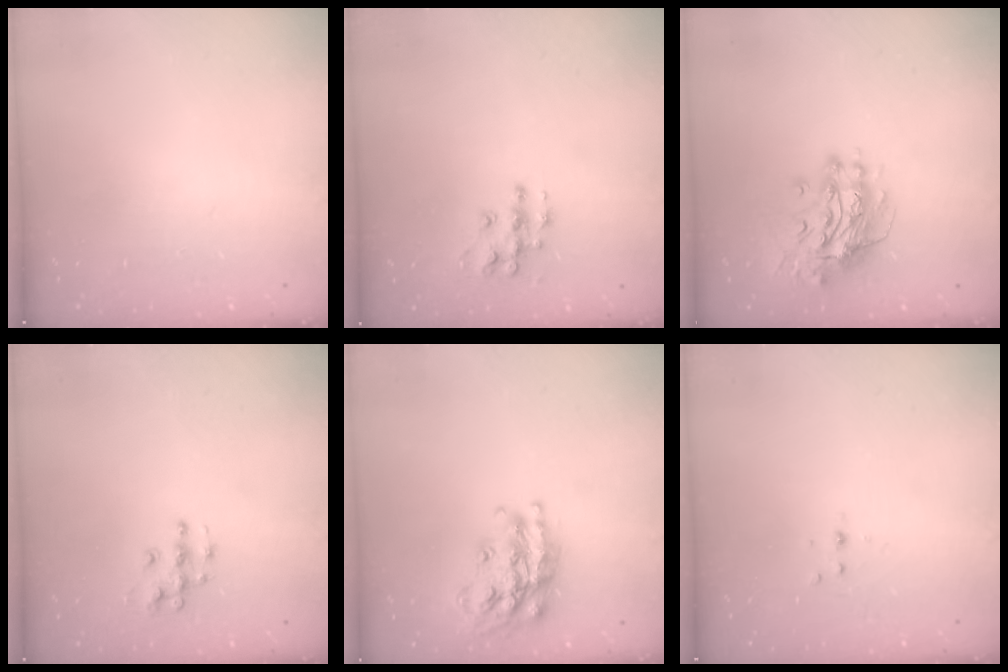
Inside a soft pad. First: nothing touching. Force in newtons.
{"total": 9.4, "press": 9.4, "slide": 0.5}
{"total": 13.6, "press": 13.6, "slide": 1.4}
{"total": 5.9, "press": 5.9, "slide": 0.4}
{"total": 19.4, "press": 19.4, "slide": 1.4}
{"total": 3.0, "press": 2.6, "slide": 1.5}